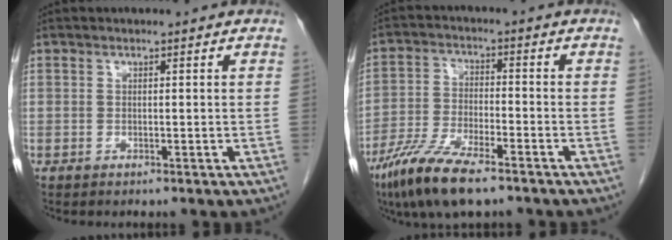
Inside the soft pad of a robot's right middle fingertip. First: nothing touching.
{"total": 10.7, "force": [-7.5, 2.3, 7.3], "torque": [-0.149, -0.024, -0.140]}